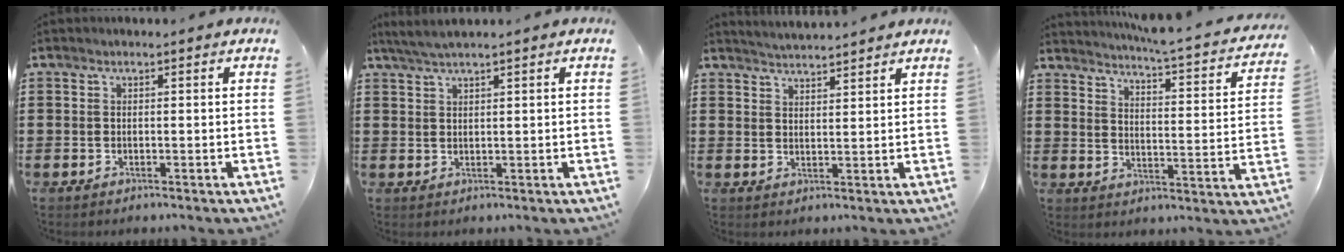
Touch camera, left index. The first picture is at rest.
{"total": 2.3, "force": [1.9, -0.1, 1.3], "torque": [-0.028, 0.003, 0.037]}
{"total": 3.0, "force": [3.0, -0.6, 0.0], "torque": [-0.009, -0.011, 0.055]}
{"total": 4.0, "force": [3.6, -0.7, 1.5], "torque": [-0.051, -0.037, 0.052]}